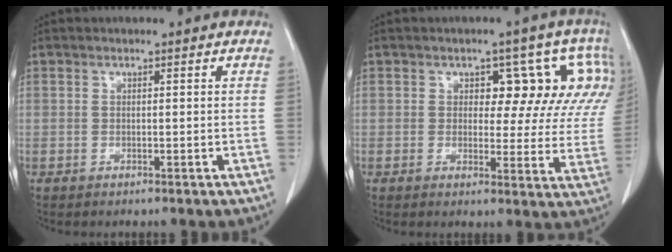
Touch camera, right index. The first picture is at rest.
{"total": 10.2, "force": [3.9, 5.7, 7.5], "torque": [-0.068, 0.016, 0.034]}